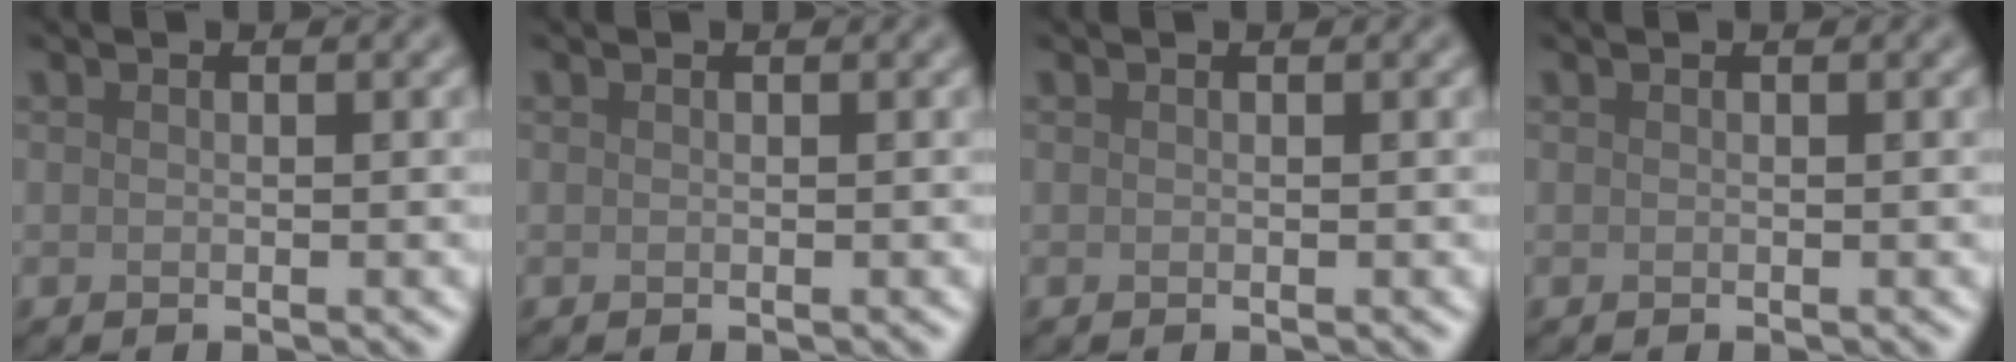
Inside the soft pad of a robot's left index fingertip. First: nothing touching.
{"total": 0.0}
{"total": 0.0}
{"total": 0.0}